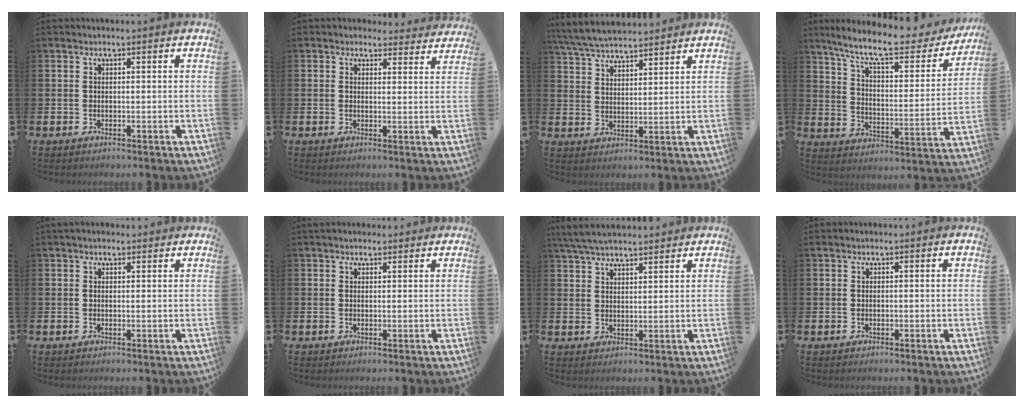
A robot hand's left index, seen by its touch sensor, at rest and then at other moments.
{"total": 2.8, "force": [2.6, 1.0, -0.1], "torque": [0.008, -0.017, 0.044]}
{"total": 5.9, "force": [5.8, 0.7, 1.1], "torque": [-0.048, -0.027, 0.106]}
{"total": 11.0, "force": [9.2, 2.6, 5.4], "torque": [-0.123, -0.057, 0.154]}
{"total": 0.7, "force": [0.6, 0.4, 0.1], "torque": [0.004, 0.003, 0.008]}
{"total": 1.0, "force": [0.9, 0.5, 0.0], "torque": [0.014, -0.001, 0.013]}
{"total": 4.9, "force": [4.6, 0.9, 1.4], "torque": [-0.048, -0.012, 0.088]}
{"total": 0.0}